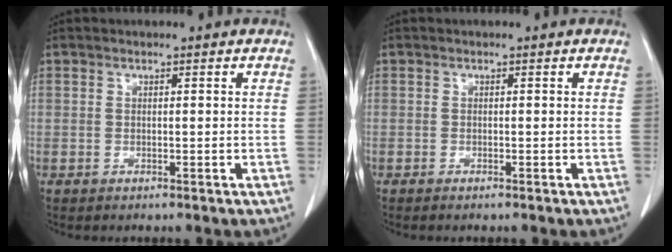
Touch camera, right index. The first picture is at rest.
{"total": 0.7, "force": [-0.5, -0.1, 0.4], "torque": [-0.009, -0.001, -0.007]}